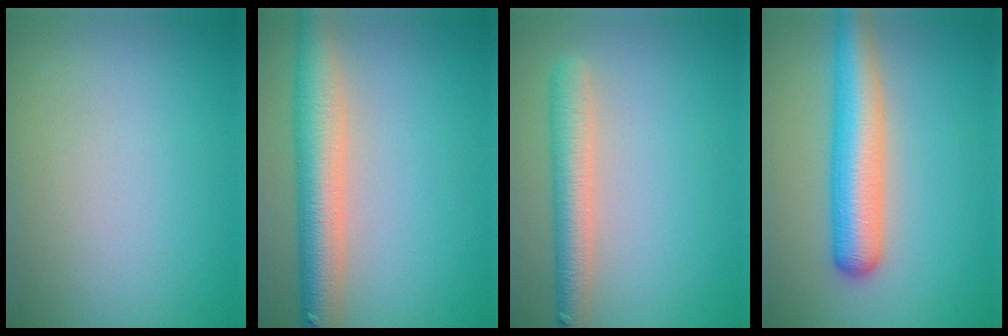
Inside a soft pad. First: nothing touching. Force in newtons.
{"total": 6.1, "press": 6.1, "slide": 0.3}
{"total": 3.8, "press": 3.8, "slide": 0.3}
{"total": 5.9, "press": 5.9, "slide": 0.2}